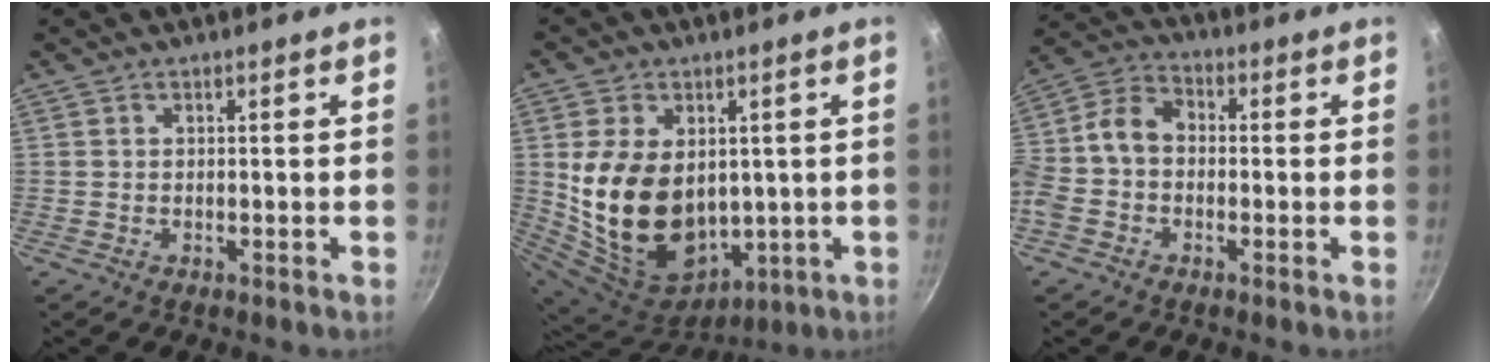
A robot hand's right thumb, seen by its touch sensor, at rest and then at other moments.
{"total": 19.6, "force": [1.6, 14.1, 13.6], "torque": [-0.240, -0.022, 0.056]}
{"total": 10.2, "force": [-1.5, 7.6, 6.6], "torque": [-0.113, 0.043, -0.053]}